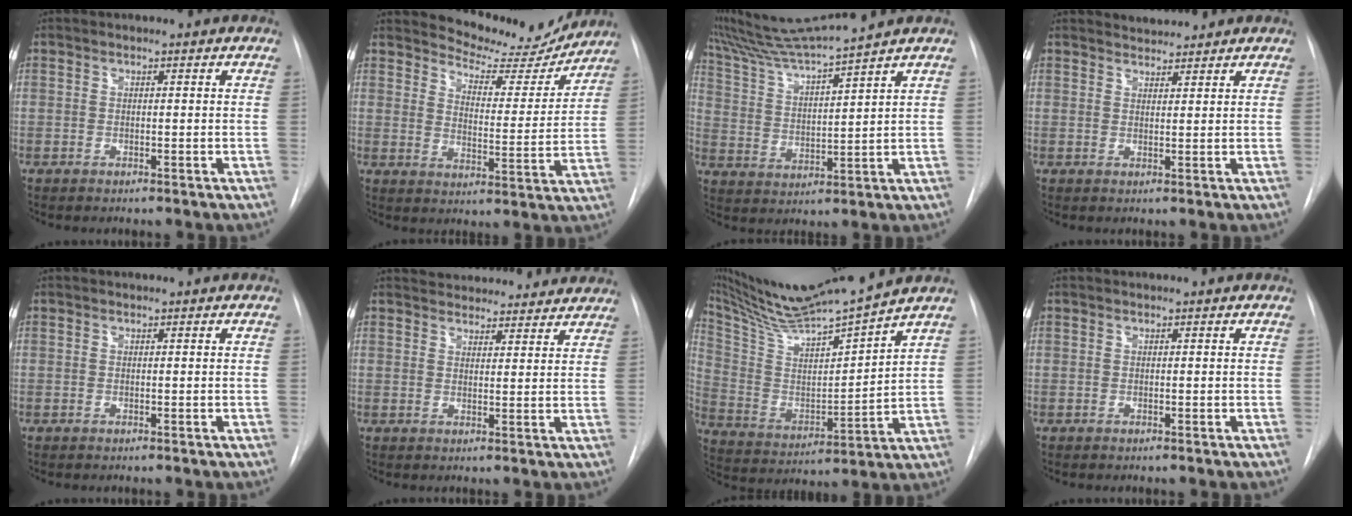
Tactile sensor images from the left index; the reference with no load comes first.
{"total": 11.6, "force": [11.2, 2.7, 1.4], "torque": [-0.019, -0.032, 0.151]}
{"total": 11.0, "force": [10.0, -2.5, 3.8], "torque": [-0.078, -0.005, 0.192]}
{"total": 2.6, "force": [2.6, 0.3, -0.2], "torque": [-0.005, 0.013, 0.047]}
{"total": 0.0}
{"total": 16.0, "force": [15.0, 4.2, 3.5], "torque": [-0.045, 0.016, 0.187]}
{"total": 17.9, "force": [16.2, -0.9, 7.5], "torque": [-0.144, -0.014, 0.284]}
{"total": 0.6, "force": [0.6, -0.1, 0.2], "torque": [-0.002, 0.011, 0.014]}